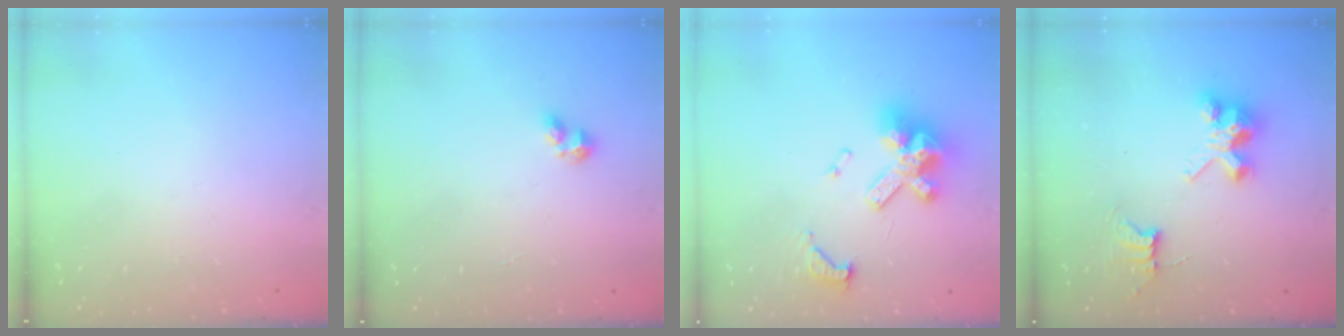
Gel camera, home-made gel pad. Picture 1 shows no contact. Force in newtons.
{"total": 2.1, "press": 2.0, "slide": 0.8}
{"total": 14.9, "press": 14.8, "slide": 1.6}
{"total": 8.7, "press": 8.7, "slide": 0.6}